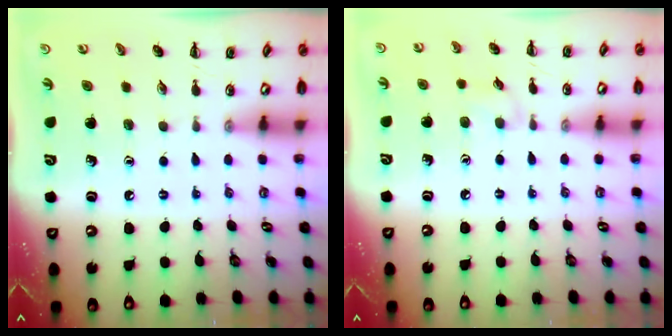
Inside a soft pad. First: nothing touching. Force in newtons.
{"total": 4.8, "press": 4.4, "slide": 1.9}